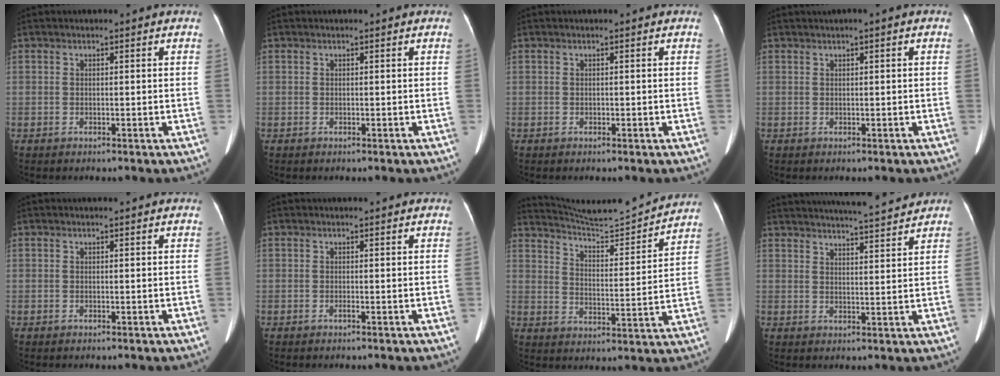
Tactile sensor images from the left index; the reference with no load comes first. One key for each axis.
{"total": 0.0}
{"total": 0.0}
{"total": 0.8, "fx": 0.2, "fy": 0.0, "fz": 0.7, "tx": -0.015, "ty": 0.008, "tz": 0.005}
{"total": 0.0}
{"total": 0.0}
{"total": 14.3, "fx": 14.0, "fy": -1.1, "fz": 2.7, "tx": -0.056, "ty": -0.027, "tz": 0.208}
{"total": 12.2, "fx": 11.6, "fy": 0.4, "fz": 3.9, "tx": -0.065, "ty": 0.003, "tz": 0.158}